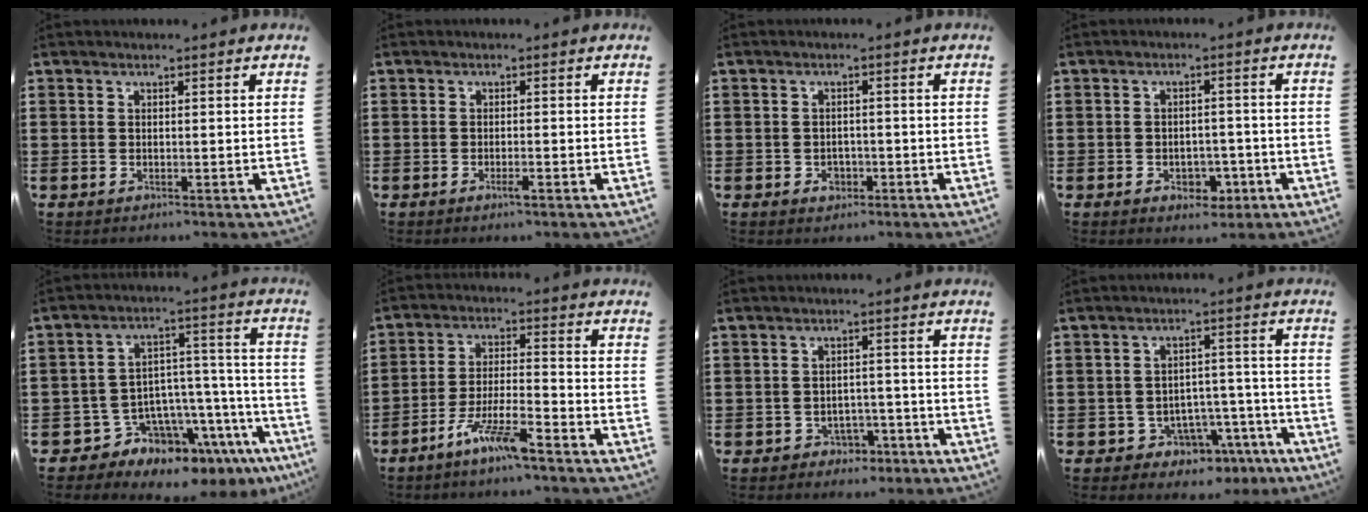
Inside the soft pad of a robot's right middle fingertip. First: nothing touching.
{"total": 1.3, "force": [-0.8, 0.1, 1.1], "torque": [-0.019, -0.004, -0.013]}
{"total": 1.8, "force": [-0.7, 1.3, 0.9], "torque": [-0.020, 0.002, -0.017]}
{"total": 3.2, "force": [-1.8, 2.2, 1.6], "torque": [-0.024, 0.000, -0.037]}
{"total": 9.3, "force": [-7.8, 4.7, 1.9], "torque": [-0.042, 0.016, -0.142]}
{"total": 7.6, "force": [-5.3, 1.1, 5.3], "torque": [-0.117, -0.006, -0.103]}
{"total": 2.6, "force": [-2.2, 1.3, 0.3], "torque": [-0.014, 0.002, -0.049]}
{"total": 4.6, "force": [-3.8, 2.5, 0.8], "torque": [-0.024, 0.018, -0.073]}